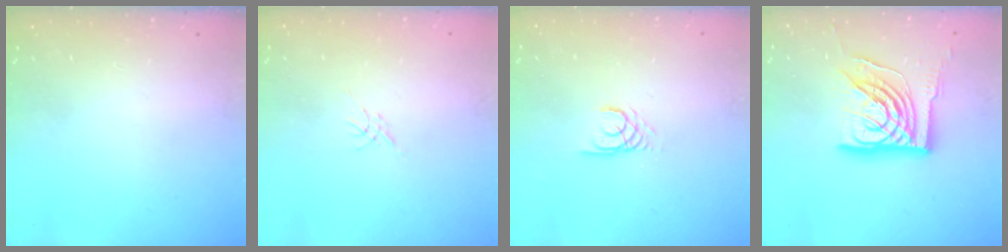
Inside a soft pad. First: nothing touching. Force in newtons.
{"total": 0.0}
{"total": 2.2, "press": 2.2, "slide": 0.1}
{"total": 20.3, "press": 20.1, "slide": 2.6}